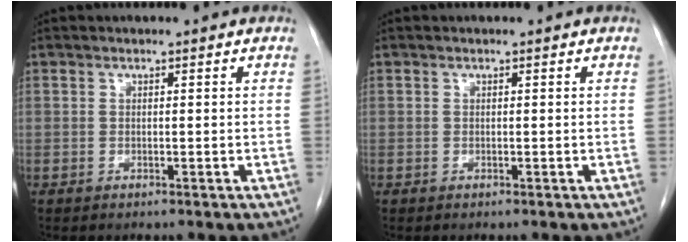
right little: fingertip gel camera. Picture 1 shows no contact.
{"total": 0.0}